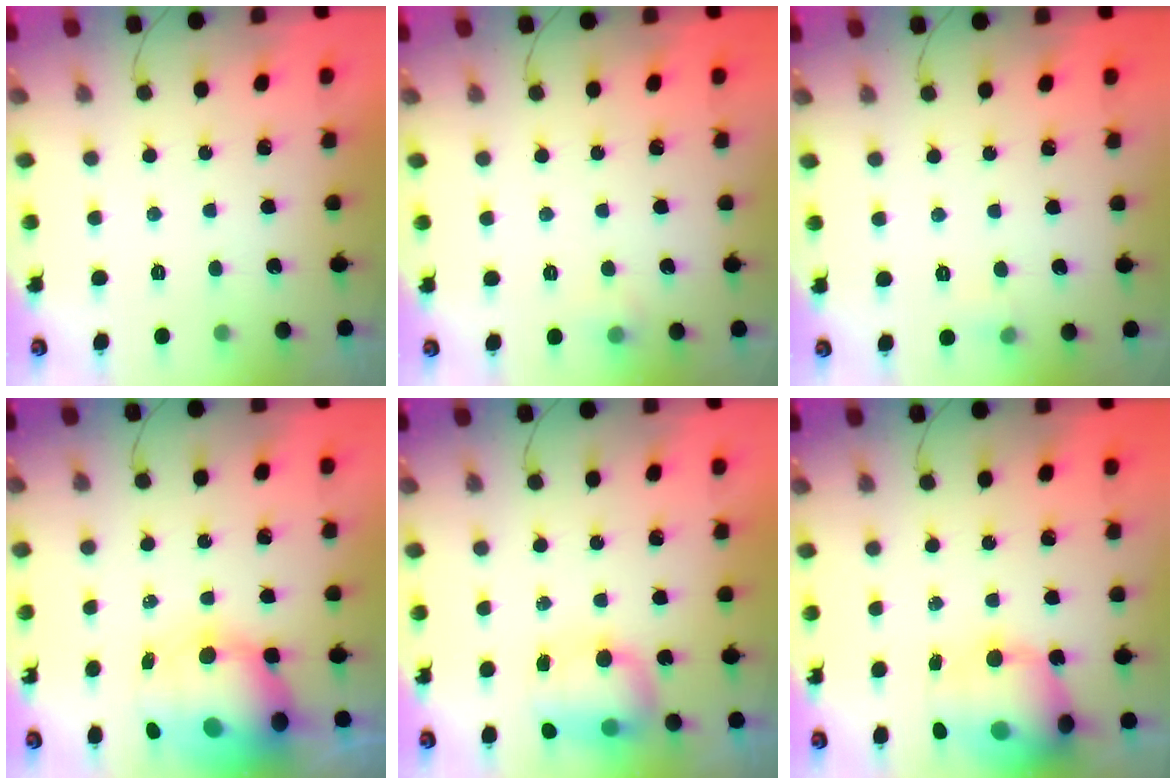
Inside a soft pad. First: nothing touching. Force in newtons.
{"total": 4.6, "press": 4.4, "slide": 1.3}
{"total": 3.5, "press": 3.2, "slide": 1.4}
{"total": 13.2, "press": 12.9, "slide": 2.8}
{"total": 8.1, "press": 7.7, "slide": 2.4}
{"total": 16.6, "press": 16.1, "slide": 4.0}